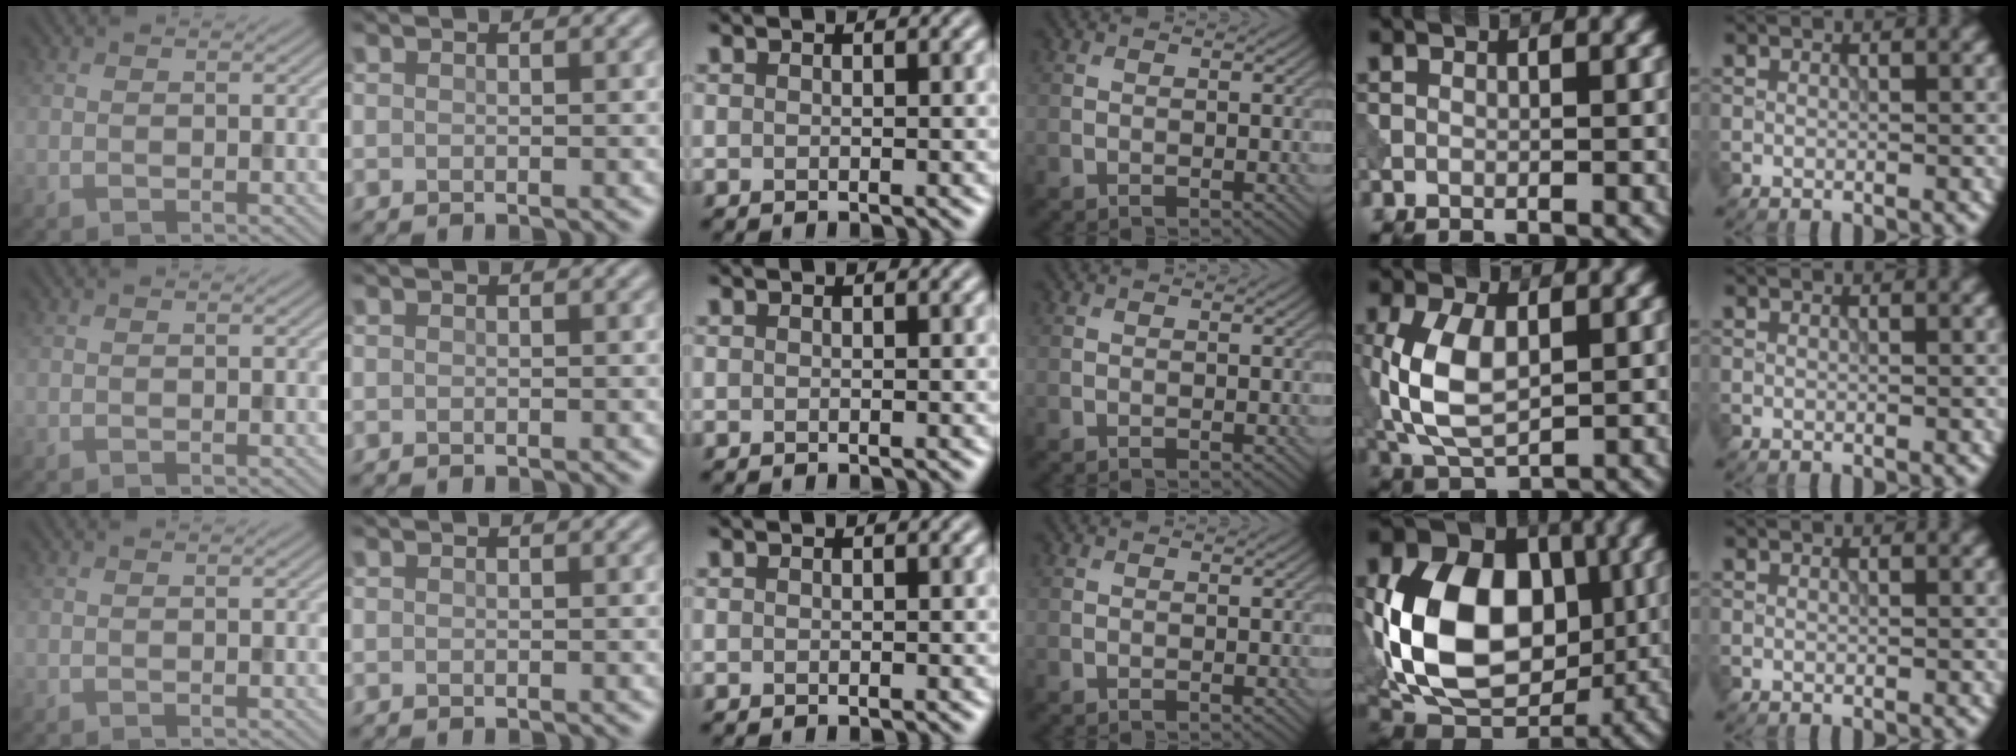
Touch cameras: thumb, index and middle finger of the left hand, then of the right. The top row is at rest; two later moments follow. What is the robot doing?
{"motion": "press", "object": "tv remote"}